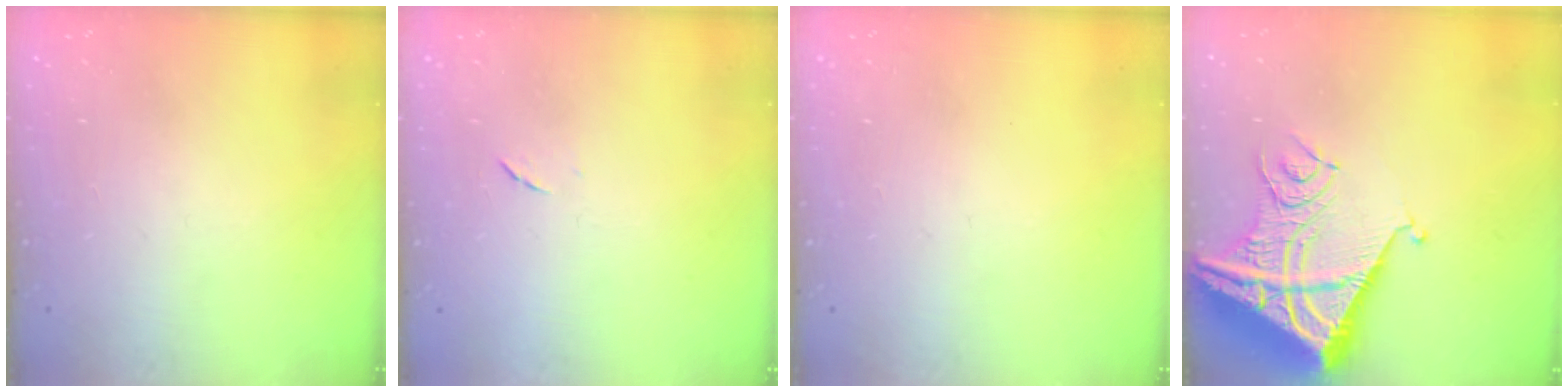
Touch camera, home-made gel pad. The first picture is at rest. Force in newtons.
{"total": 4.8, "press": 4.8, "slide": 0.5}
{"total": 0.0}
{"total": 15.2, "press": 15.1, "slide": 1.8}